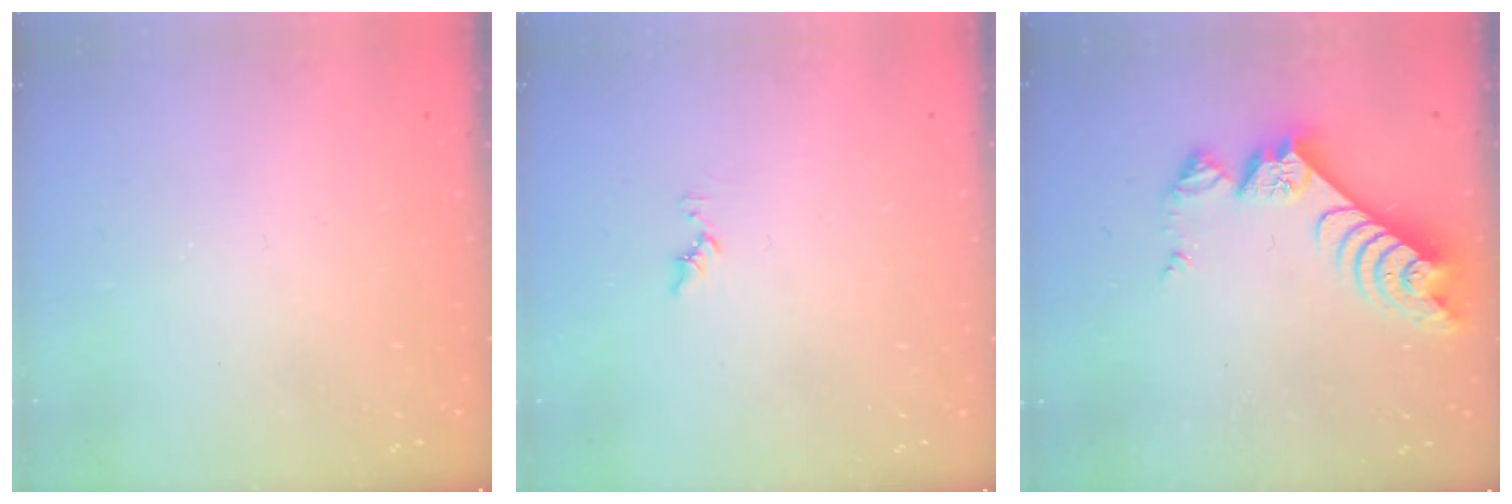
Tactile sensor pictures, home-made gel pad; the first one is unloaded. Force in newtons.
{"total": 5.6, "press": 5.6, "slide": 0.5}
{"total": 10.1, "press": 10.0, "slide": 1.0}